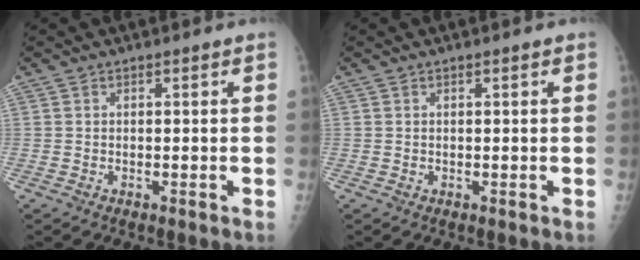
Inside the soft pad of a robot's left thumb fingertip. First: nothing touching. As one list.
[{"total": 0.6, "force": [0.2, 0.3, 0.4], "torque": [-0.002, 0.001, 0.005]}]